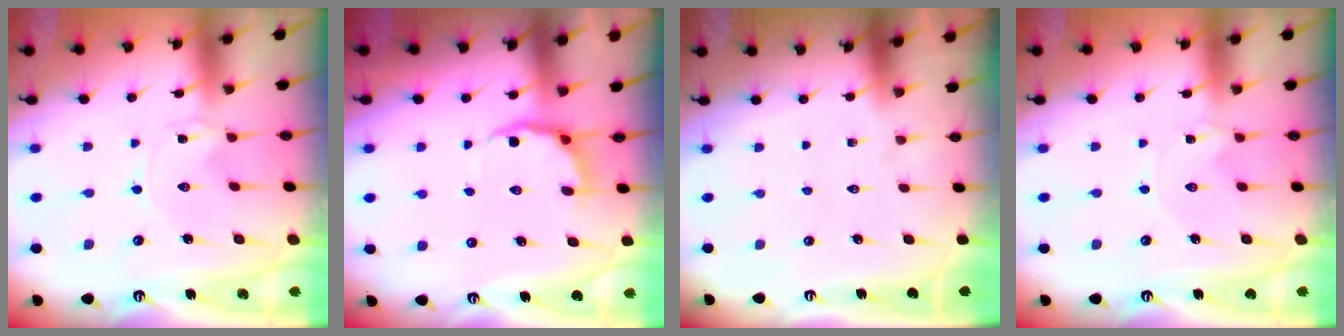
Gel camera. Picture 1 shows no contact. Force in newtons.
{"total": 5.2, "press": 4.3, "slide": 2.8}
{"total": 0.0}
{"total": 1.1, "press": 1.0, "slide": 0.2}